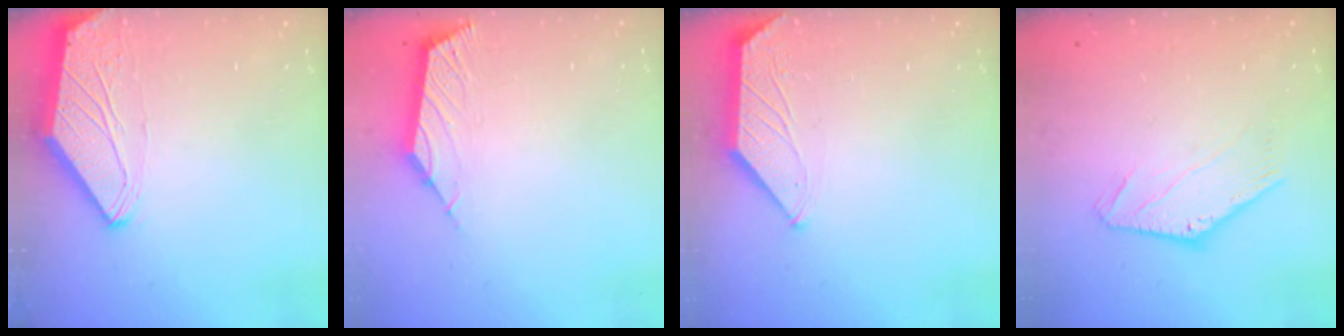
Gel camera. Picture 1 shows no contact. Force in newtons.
{"total": 3.0, "press": 2.9, "slide": 0.6}
{"total": 1.1, "press": 1.1, "slide": 0.3}
{"total": 1.1, "press": 1.1, "slide": 0.2}